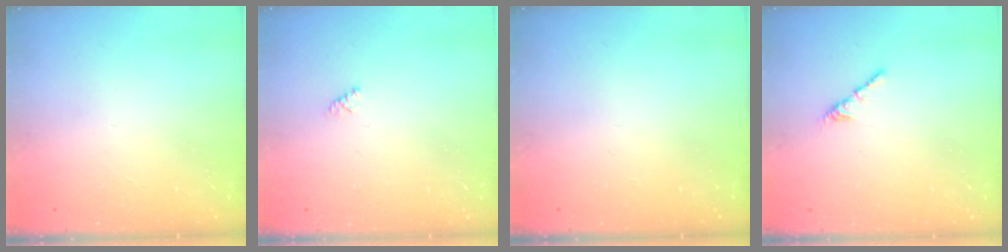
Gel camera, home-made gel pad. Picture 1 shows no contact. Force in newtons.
{"total": 1.5, "press": 1.4, "slide": 0.4}
{"total": 0.0}
{"total": 2.1, "press": 2.0, "slide": 0.7}